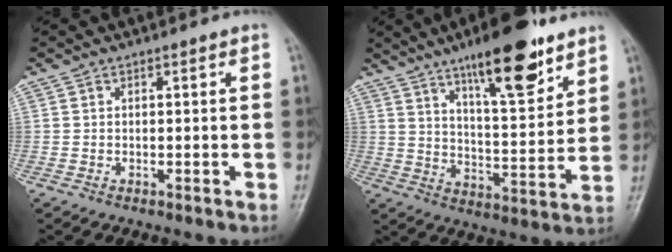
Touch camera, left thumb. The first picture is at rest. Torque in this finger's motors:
{"motor_torque": [1.79, 0.54, 1.52, -1.23, 0.40]}